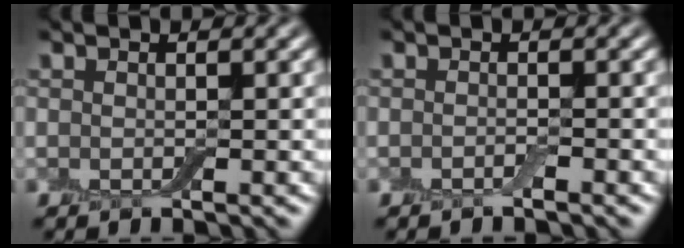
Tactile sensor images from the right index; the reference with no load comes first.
{"total": 0.5, "force": [-0.5, 0.0, 0.3], "torque": [-0.008, 0.001, -0.010]}